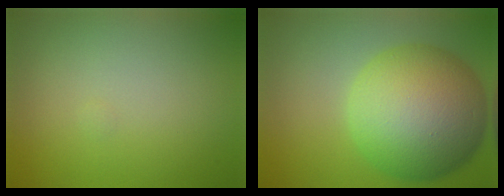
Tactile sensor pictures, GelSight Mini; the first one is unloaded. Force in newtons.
{"total": 13.3, "press": 13.3, "slide": 0.3}